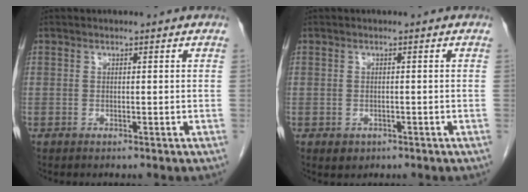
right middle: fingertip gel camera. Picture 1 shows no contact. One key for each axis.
{"total": 1.3, "fx": -0.6, "fy": 1.0, "fz": 0.5, "tx": -0.011, "ty": 0.000, "tz": -0.002}